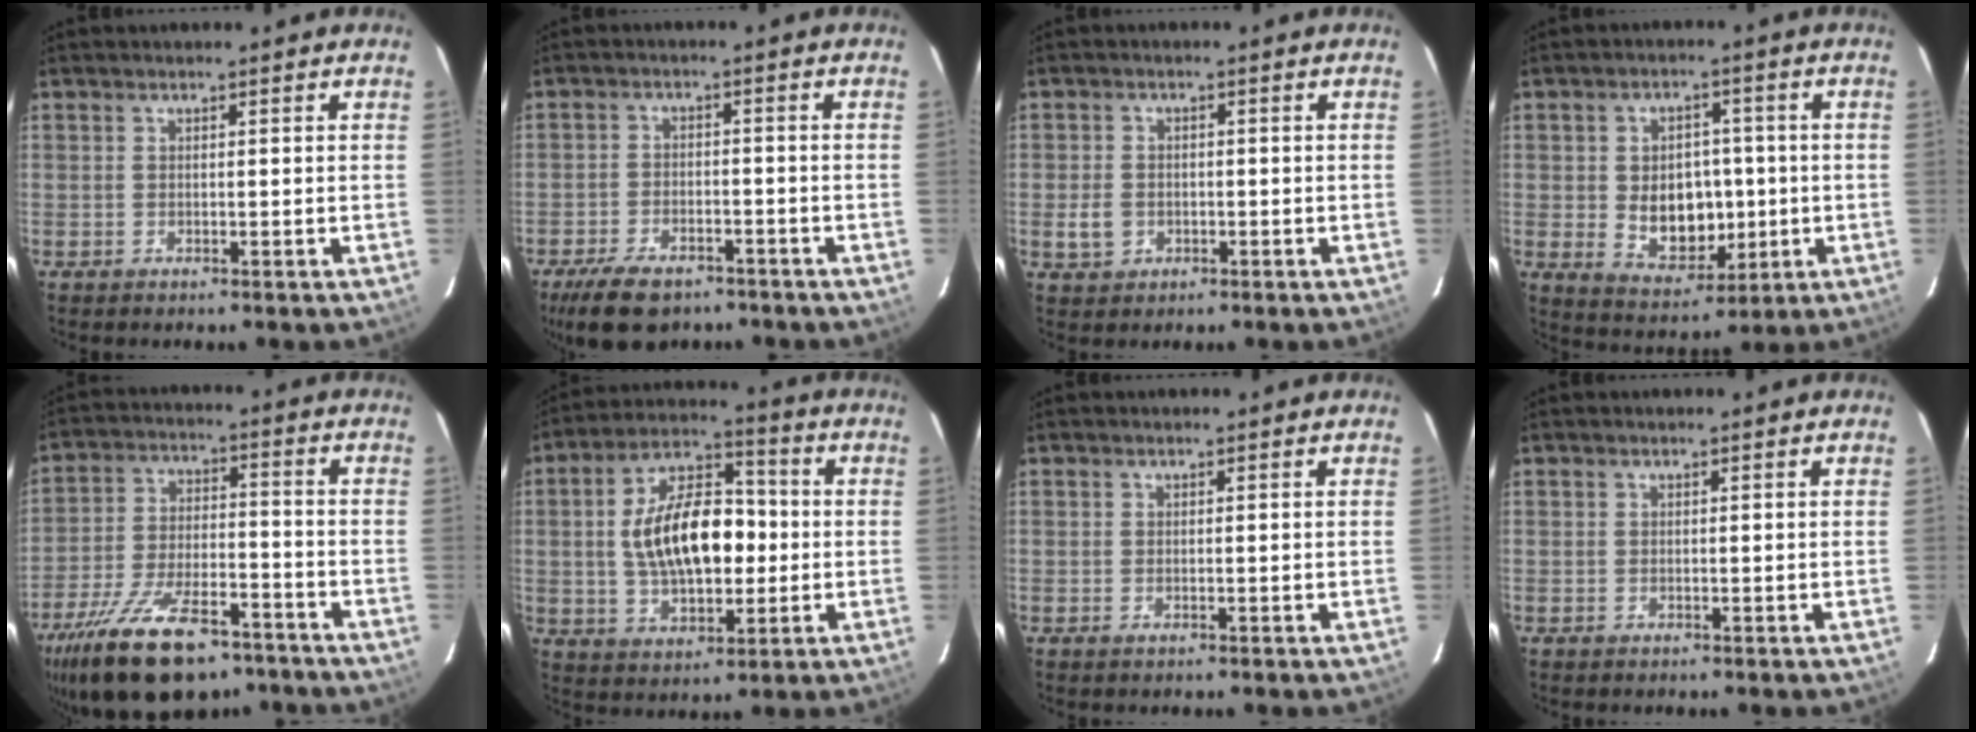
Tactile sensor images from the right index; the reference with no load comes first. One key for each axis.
{"total": 10.8, "fx": -7.9, "fy": 5.1, "fz": 5.5, "tx": -0.133, "ty": -0.009, "tz": -0.128}
{"total": 4.0, "fx": -1.0, "fy": 3.4, "fz": 1.8, "tx": -0.045, "ty": 0.004, "tz": -0.012}
{"total": 10.1, "fx": -0.8, "fy": 7.7, "fz": 6.6, "tx": -0.132, "ty": 0.002, "tz": 0.008}
{"total": 21.6, "fx": -15.3, "fy": 8.9, "fz": 12.3, "tx": -0.249, "ty": -0.027, "tz": -0.245}
{"total": 16.1, "fx": -0.2, "fy": 8.7, "fz": 13.5, "tx": -0.246, "ty": 0.021, "tz": 0.002}
{"total": 0.8, "fx": -0.3, "fy": 0.3, "fz": 0.6, "tx": -0.013, "ty": -0.003, "tz": -0.005}
{"total": 0.0}